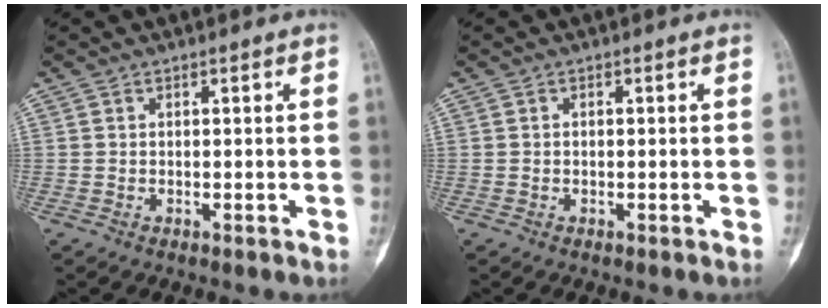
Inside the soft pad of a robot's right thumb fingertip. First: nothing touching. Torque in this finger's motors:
{"motor_torque": [0.52, 0.00, -0.14, 0.00, -0.02]}